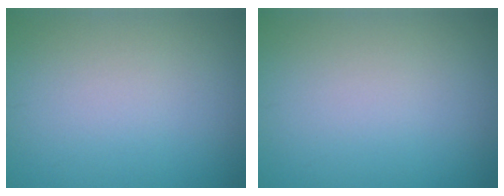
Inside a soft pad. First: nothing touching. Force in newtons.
{"total": 0.0}